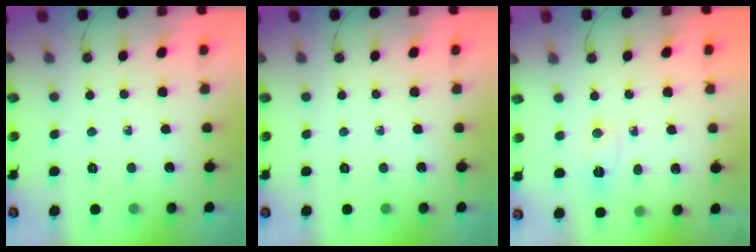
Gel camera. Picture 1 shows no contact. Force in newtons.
{"total": 0.0}
{"total": 2.2, "press": 2.1, "slide": 0.6}